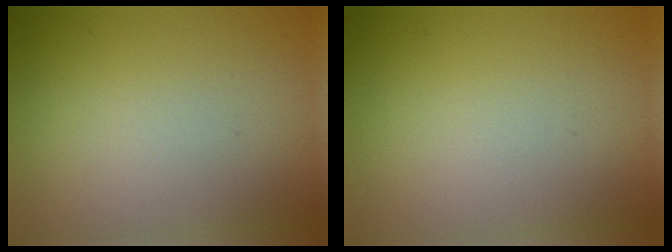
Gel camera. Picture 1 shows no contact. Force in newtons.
{"total": 0.0}